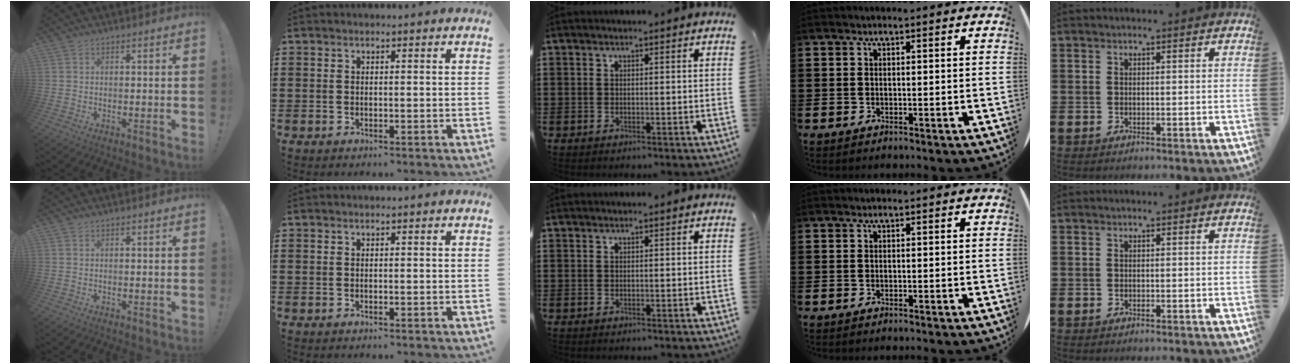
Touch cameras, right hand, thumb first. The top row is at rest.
{}